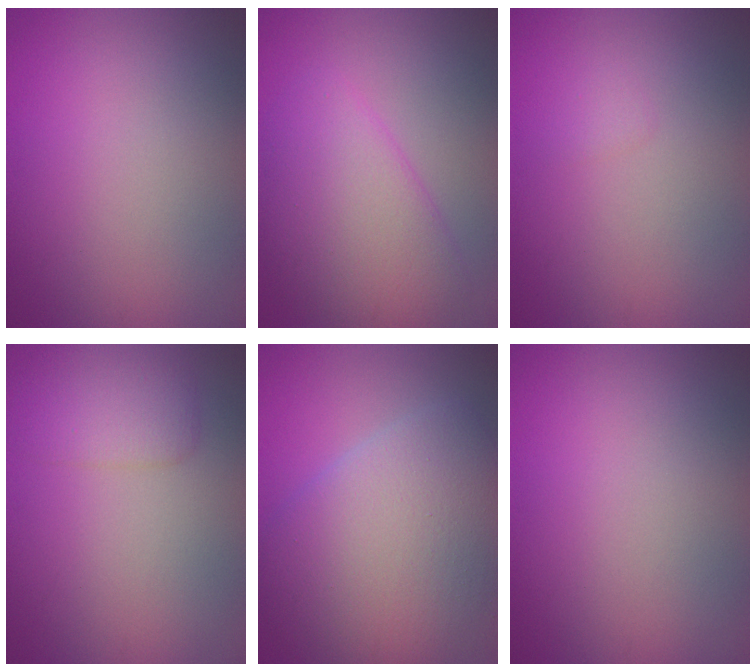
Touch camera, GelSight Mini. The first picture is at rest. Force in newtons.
{"total": 5.8, "press": 5.8, "slide": 0.1}
{"total": 0.5, "press": 0.5, "slide": 0.0}
{"total": 2.6, "press": 2.6, "slide": 0.0}
{"total": 9.4, "press": 9.4, "slide": 0.7}
{"total": 0.0}